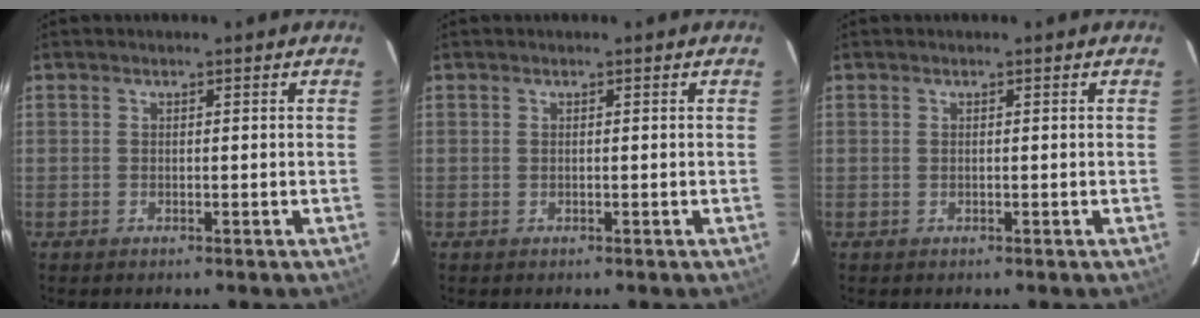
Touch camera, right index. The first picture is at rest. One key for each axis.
{"total": 0.0}
{"total": 0.0}